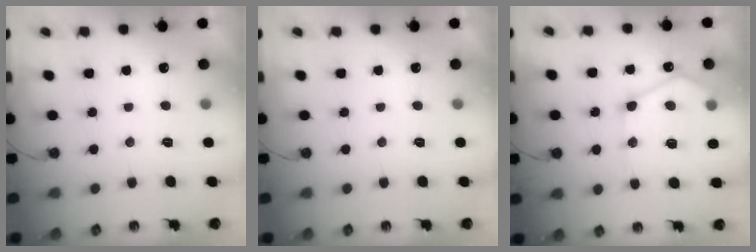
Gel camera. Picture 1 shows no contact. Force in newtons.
{"total": 0.0}
{"total": 15.6, "press": 15.5, "slide": 1.7}